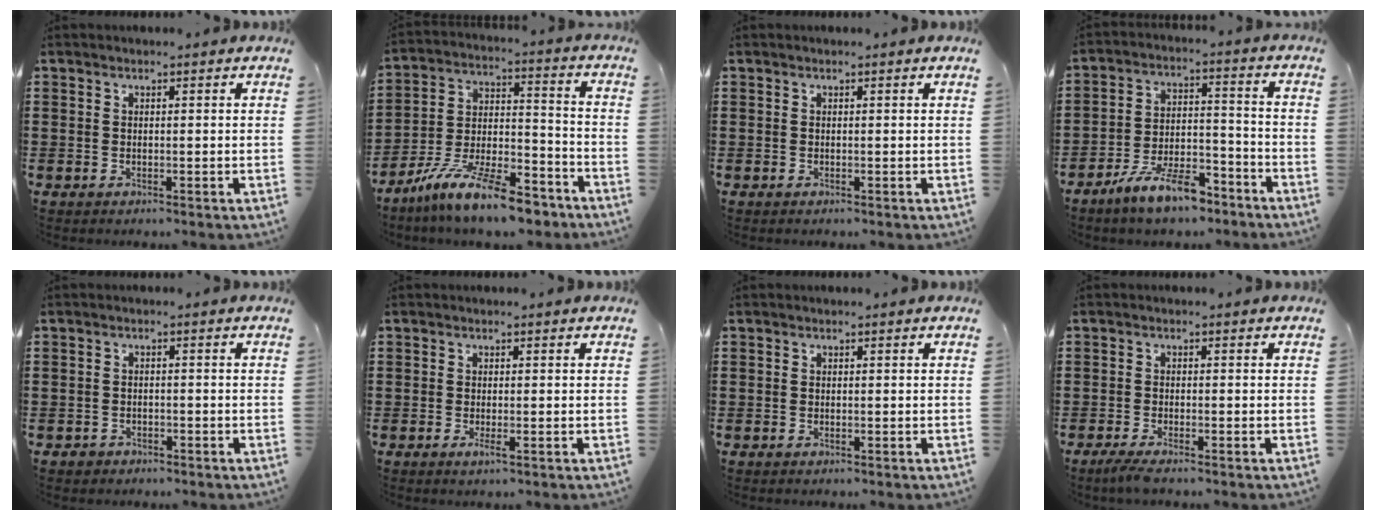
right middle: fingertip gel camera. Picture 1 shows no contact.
{"total": 12.9, "force": [-10.8, 2.0, 6.9], "torque": [-0.126, 0.032, -0.204]}
{"total": 0.0}
{"total": 9.3, "force": [-7.4, 2.4, 5.1], "torque": [-0.105, 0.015, -0.143]}
{"total": 1.2, "force": [-1.0, 0.6, 0.0], "torque": [-0.004, 0.002, -0.023]}
{"total": 0.9, "force": [-0.2, 0.1, 0.9], "torque": [-0.016, -0.004, -0.002]}
{"total": 0.0}
{"total": 1.9, "force": [-1.4, 0.0, 1.2], "torque": [-0.035, -0.007, -0.030]}